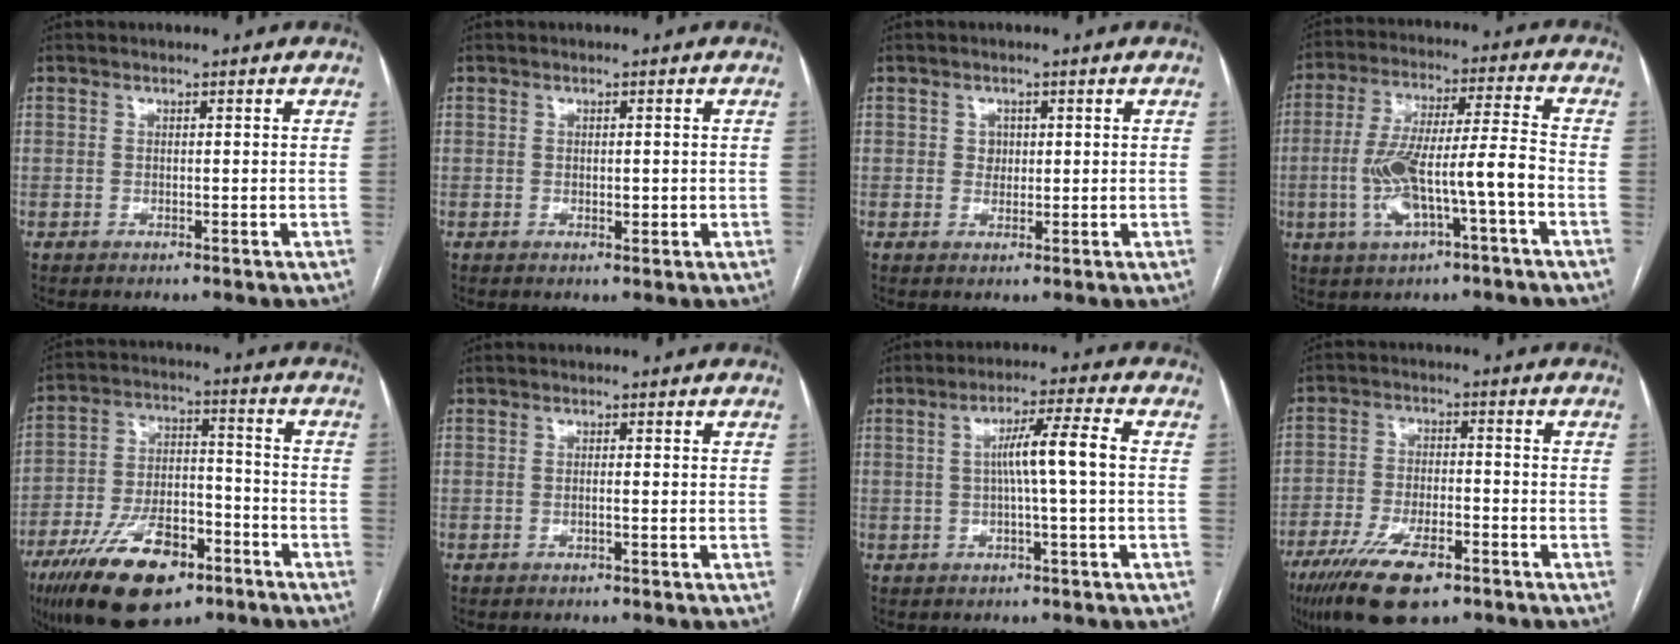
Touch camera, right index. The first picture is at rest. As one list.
[{"total": 1.4, "force": [-0.1, 0.6, 1.2], "torque": [-0.019, -0.002, 0.001]}, {"total": 1.7, "force": [0.4, 1.5, 0.7], "torque": [-0.008, 0.000, 0.006]}, {"total": 12.9, "force": [-3.8, 1.5, 12.2], "torque": [-0.237, 0.017, -0.063]}, {"total": 17.6, "force": [-10.8, 7.6, 11.6], "torque": [-0.225, 0.000, -0.184]}, {"total": 0.9, "force": [-0.2, 0.0, 0.8], "torque": [-0.018, 0.000, -0.003]}, {"total": 6.8, "force": [0.2, -0.6, 6.8], "torque": [-0.117, 0.014, 0.005]}, {"total": 12.2, "force": [-7.7, 4.4, 8.5], "torque": [-0.158, -0.013, -0.131]}]